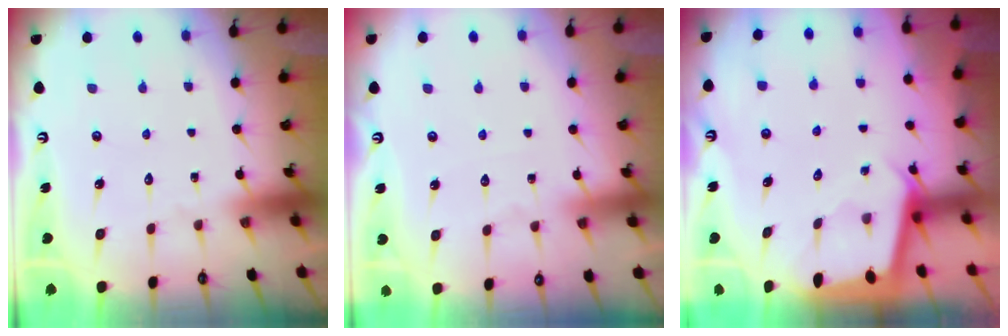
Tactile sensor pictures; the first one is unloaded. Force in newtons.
{"total": 3.9, "press": 3.9, "slide": 0.4}
{"total": 2.0, "press": 2.0, "slide": 0.2}